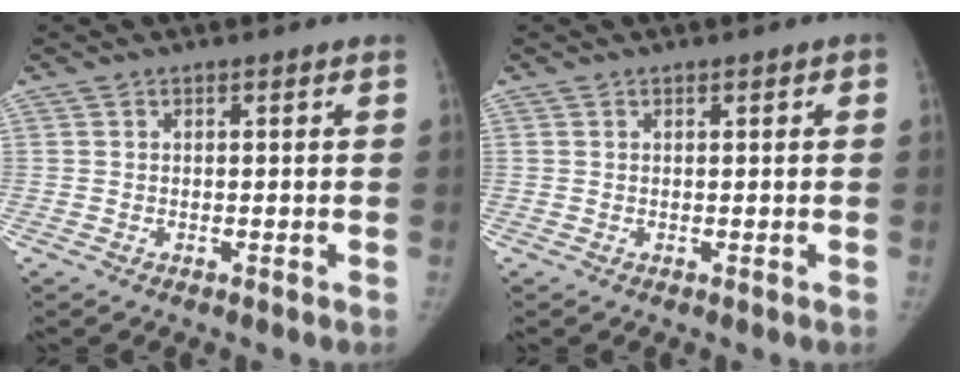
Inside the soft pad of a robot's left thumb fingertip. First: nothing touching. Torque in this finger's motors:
{"motor_torque": [-0.35, 0.23, 0.10, 0.20, 0.00]}